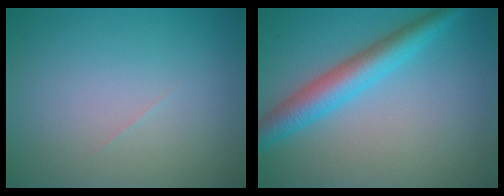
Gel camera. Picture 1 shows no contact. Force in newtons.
{"total": 4.9, "press": 4.9, "slide": 0.1}